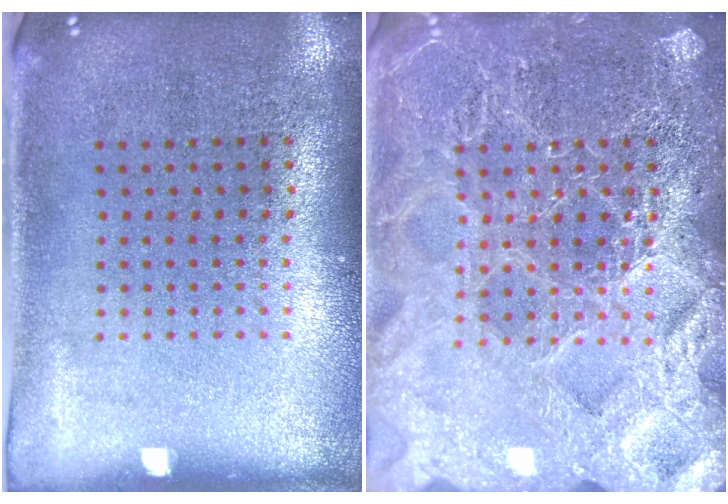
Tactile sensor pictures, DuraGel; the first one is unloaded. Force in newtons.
{"total": 6.4, "press": 6.3, "slide": 0.8}